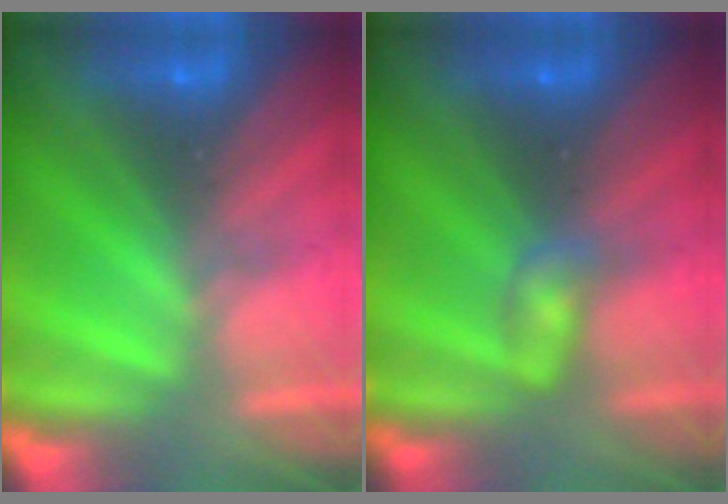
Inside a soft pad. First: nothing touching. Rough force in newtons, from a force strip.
{"total": 2.3}